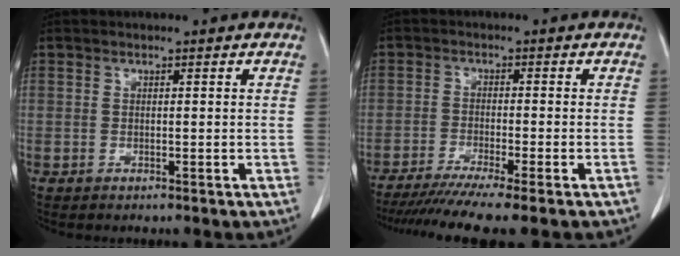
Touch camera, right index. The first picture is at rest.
{"total": 10.0, "force": [-8.2, -1.1, 5.6], "torque": [-0.075, -0.025, -0.128]}